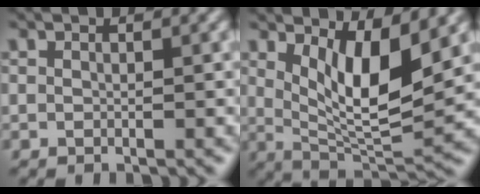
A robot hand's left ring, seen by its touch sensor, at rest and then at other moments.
{"total": 7.1, "force": [2.6, 2.3, 6.2], "torque": [-0.111, -0.021, 0.051]}